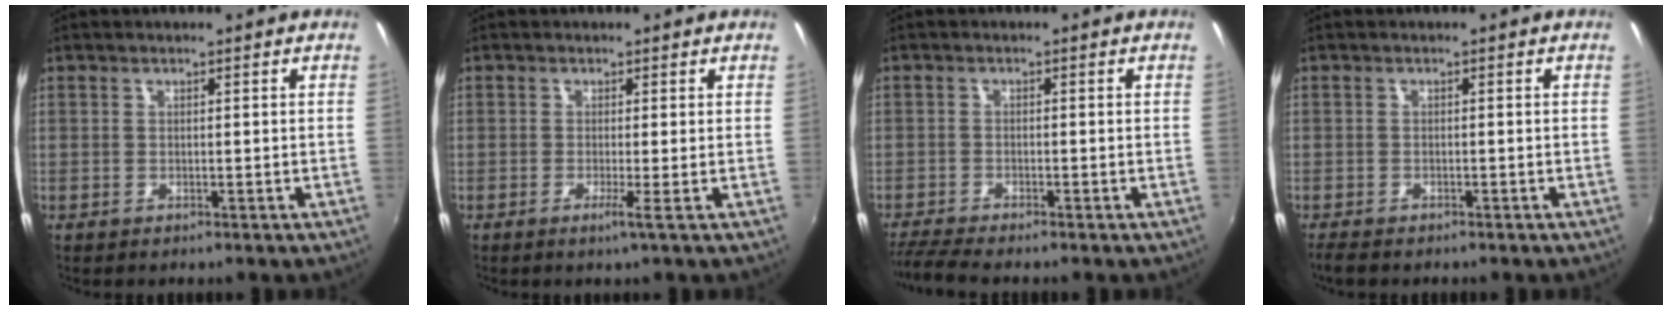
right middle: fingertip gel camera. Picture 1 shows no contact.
{"total": 1.5, "force": [-0.4, -0.7, 1.2], "torque": [-0.023, -0.008, -0.013]}
{"total": 5.2, "force": [-4.7, -0.1, 2.3], "torque": [-0.064, -0.024, -0.086]}
{"total": 3.0, "force": [-2.7, 0.7, 1.2], "torque": [-0.027, -0.019, -0.047]}